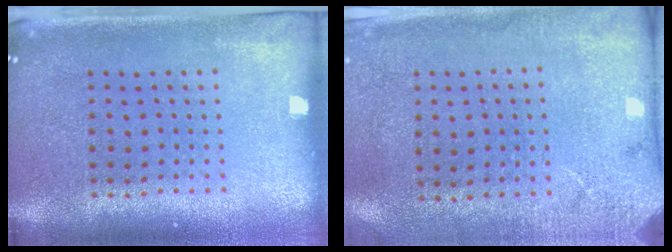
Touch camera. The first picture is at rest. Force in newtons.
{"total": 2.7, "press": 2.2, "slide": 1.5}